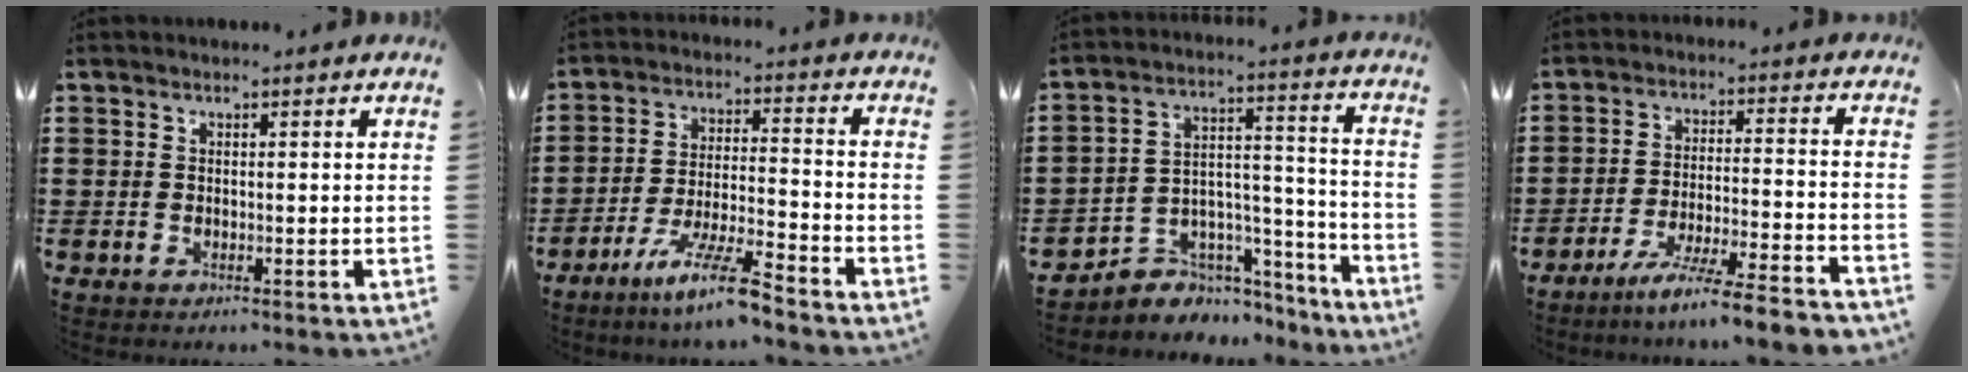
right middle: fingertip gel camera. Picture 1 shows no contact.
{"total": 9.0, "force": [-7.1, 0.0, 5.5], "torque": [-0.112, -0.008, -0.136]}
{"total": 4.9, "force": [-4.1, 2.7, 0.4], "torque": [-0.016, 0.002, -0.081]}
{"total": 7.7, "force": [-6.7, -1.1, 3.6], "torque": [-0.074, -0.016, -0.130]}